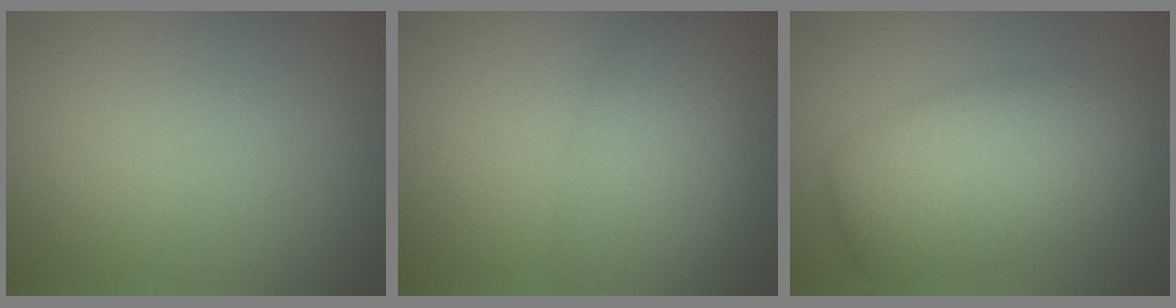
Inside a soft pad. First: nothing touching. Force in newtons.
{"total": 5.0, "press": 5.0, "slide": 0.3}
{"total": 8.3, "press": 8.3, "slide": 0.3}